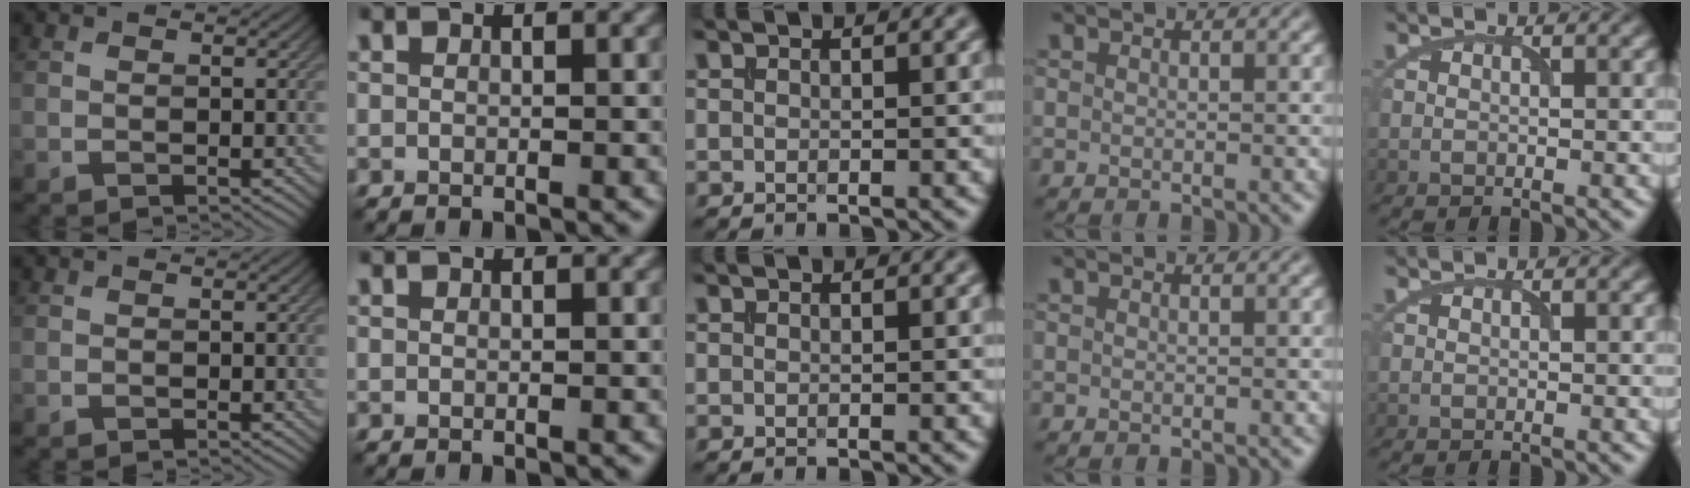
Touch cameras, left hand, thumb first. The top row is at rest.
{}